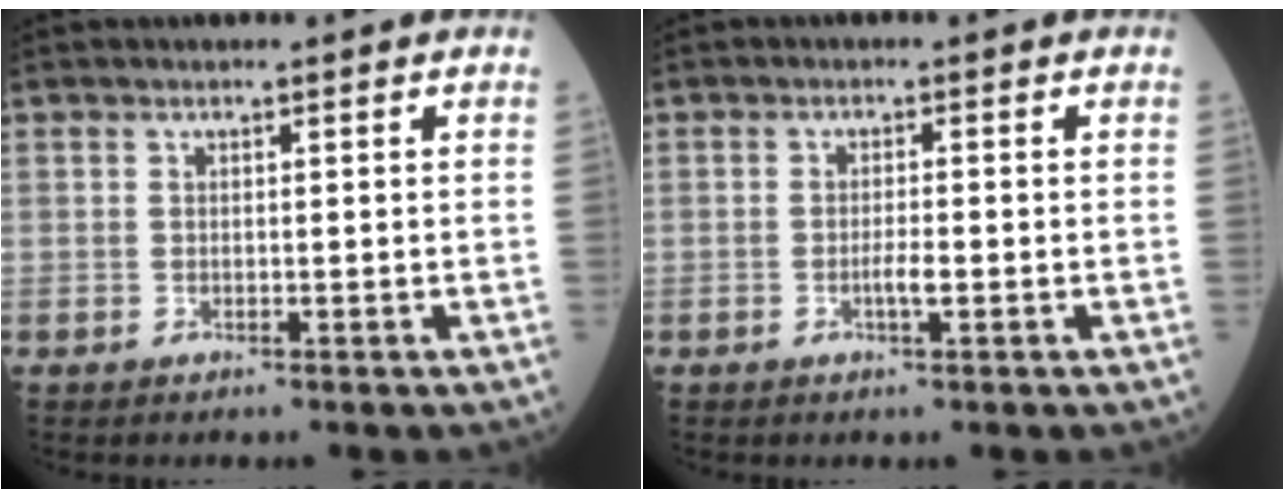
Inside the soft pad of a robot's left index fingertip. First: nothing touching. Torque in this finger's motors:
{"motor_torque": [0.48, 0.14, 0.04, 0.02]}